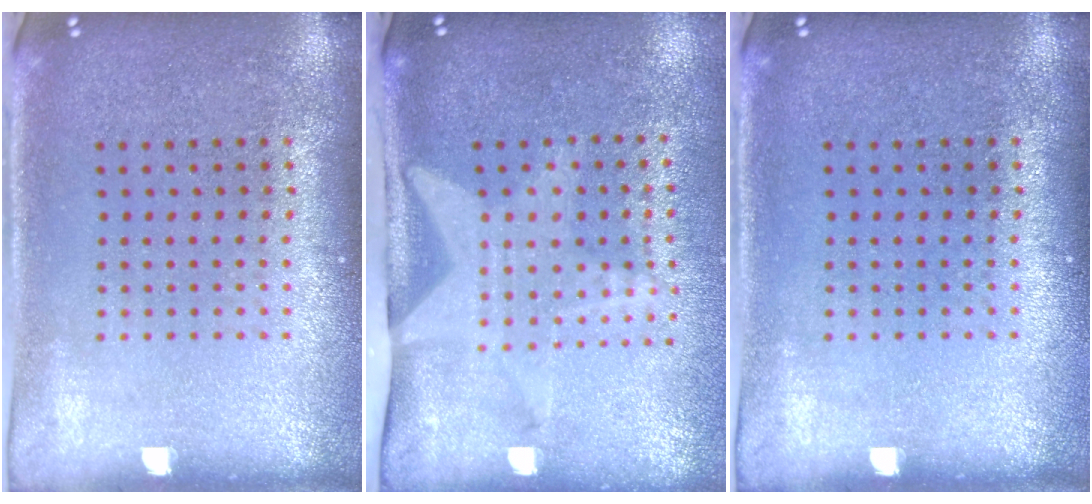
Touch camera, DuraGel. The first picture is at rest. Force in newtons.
{"total": 1.9, "press": 1.6, "slide": 1.0}
{"total": 0.0}